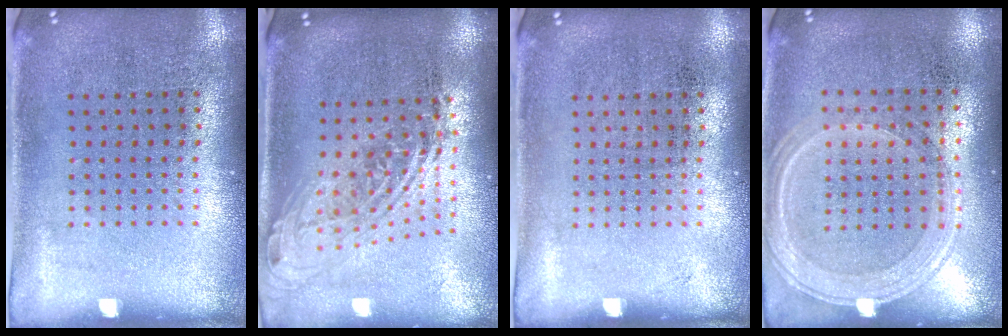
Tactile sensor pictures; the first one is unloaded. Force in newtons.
{"total": 2.0, "press": 1.5, "slide": 1.2}
{"total": 0.0}
{"total": 1.3, "press": 1.2, "slide": 0.5}